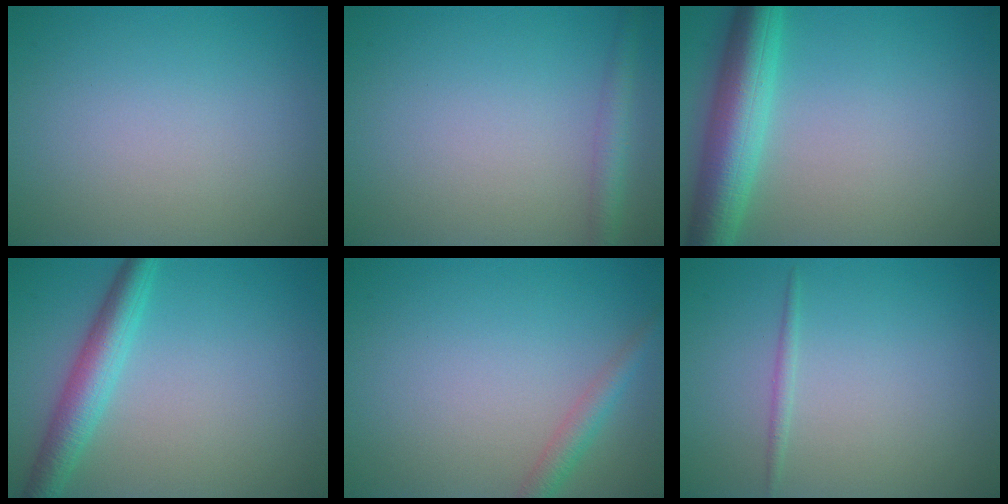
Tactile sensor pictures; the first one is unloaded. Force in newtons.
{"total": 2.2, "press": 2.2, "slide": 0.1}
{"total": 6.6, "press": 6.6, "slide": 0.2}
{"total": 4.0, "press": 4.0, "slide": 0.1}
{"total": 2.0, "press": 2.0, "slide": 0.0}
{"total": 0.8, "press": 0.8, "slide": 0.0}